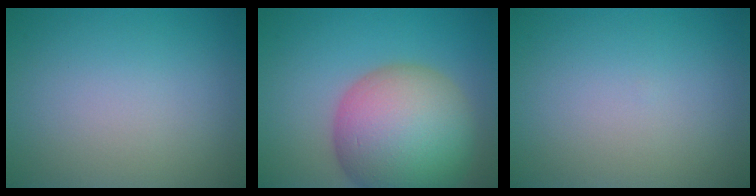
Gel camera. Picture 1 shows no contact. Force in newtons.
{"total": 12.9, "press": 12.9, "slide": 0.7}
{"total": 0.0}